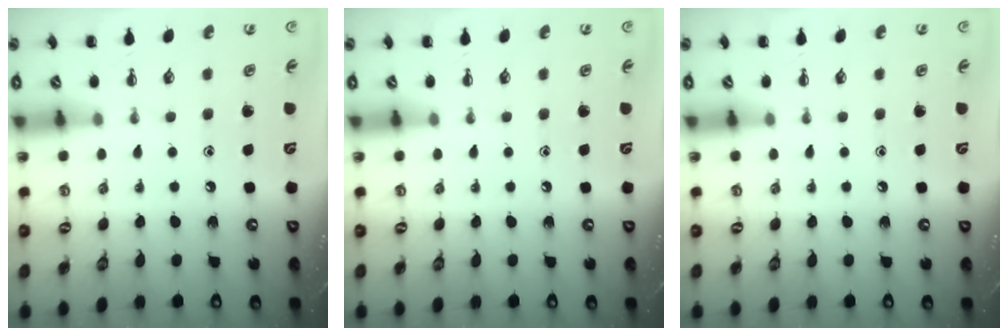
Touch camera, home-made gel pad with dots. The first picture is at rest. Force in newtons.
{"total": 0.0}
{"total": 0.0}